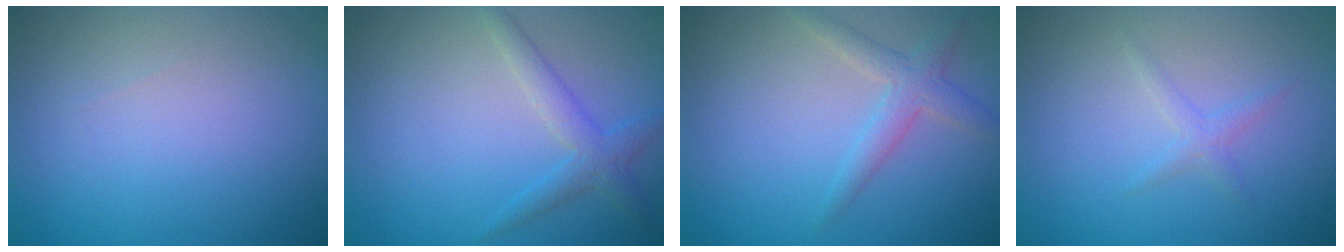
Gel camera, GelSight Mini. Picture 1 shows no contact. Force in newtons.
{"total": 2.3, "press": 2.3, "slide": 0.2}
{"total": 2.4, "press": 2.4, "slide": 0.1}
{"total": 1.1, "press": 1.1, "slide": 0.0}